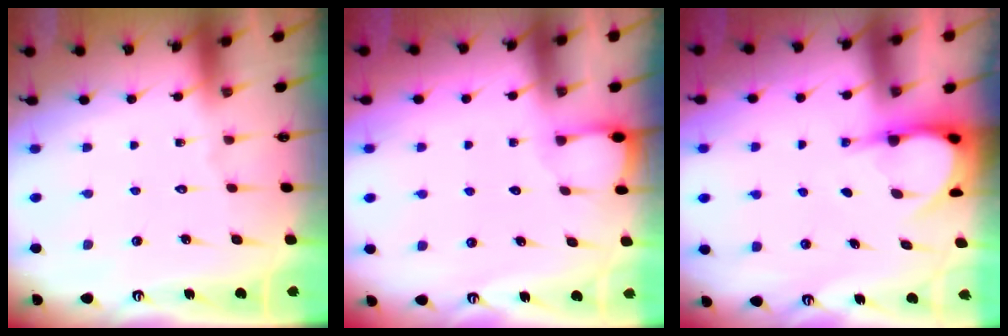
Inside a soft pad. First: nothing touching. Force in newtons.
{"total": 2.0, "press": 2.0, "slide": 0.2}
{"total": 4.6, "press": 4.6, "slide": 0.3}